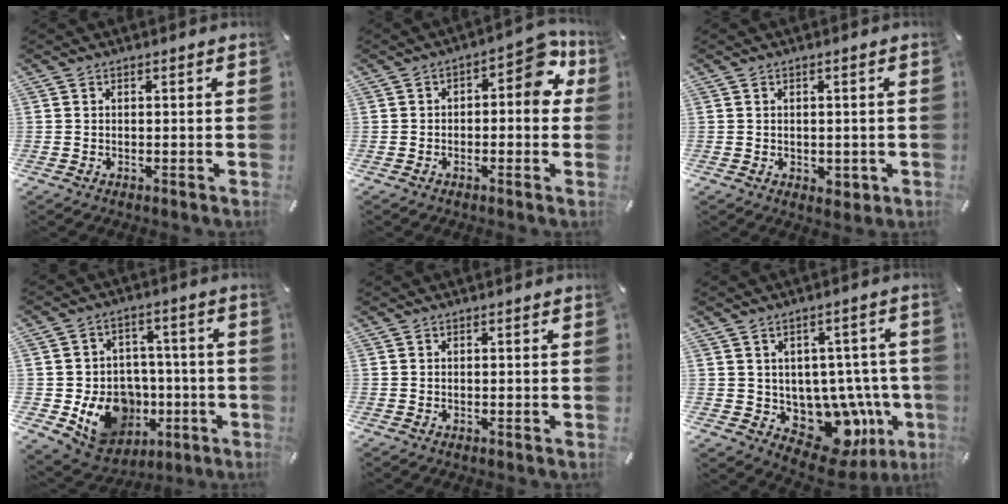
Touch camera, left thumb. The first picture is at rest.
{"total": 8.9, "force": [2.1, 4.6, 7.3], "torque": [-0.082, -0.018, 0.028]}
{"total": 2.2, "force": [-0.4, 1.8, 1.2], "torque": [-0.012, -0.001, -0.007]}
{"total": 14.8, "force": [-3.8, 12.8, 6.4], "torque": [-0.090, 0.016, -0.046]}
{"total": 0.0}
{"total": 12.0, "force": [-3.7, 8.9, 7.1], "torque": [-0.072, -0.003, -0.044]}